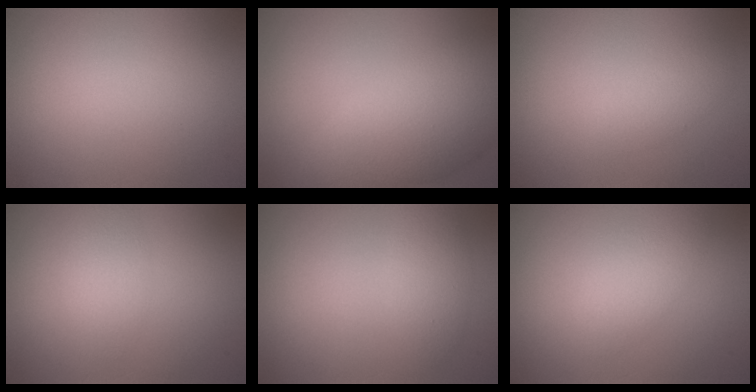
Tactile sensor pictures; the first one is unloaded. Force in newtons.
{"total": 7.2, "press": 7.2, "slide": 0.3}
{"total": 1.5, "press": 1.5, "slide": 0.0}
{"total": 2.0, "press": 2.0, "slide": 0.2}
{"total": 2.0, "press": 2.0, "slide": 0.1}
{"total": 2.7, "press": 2.7, "slide": 0.1}